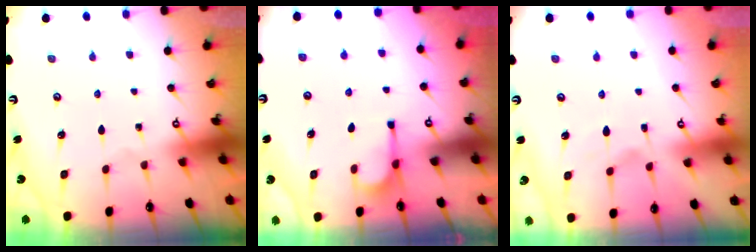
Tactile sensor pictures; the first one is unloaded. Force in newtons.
{"total": 2.2, "press": 2.0, "slide": 0.9}
{"total": 2.2, "press": 1.9, "slide": 1.1}